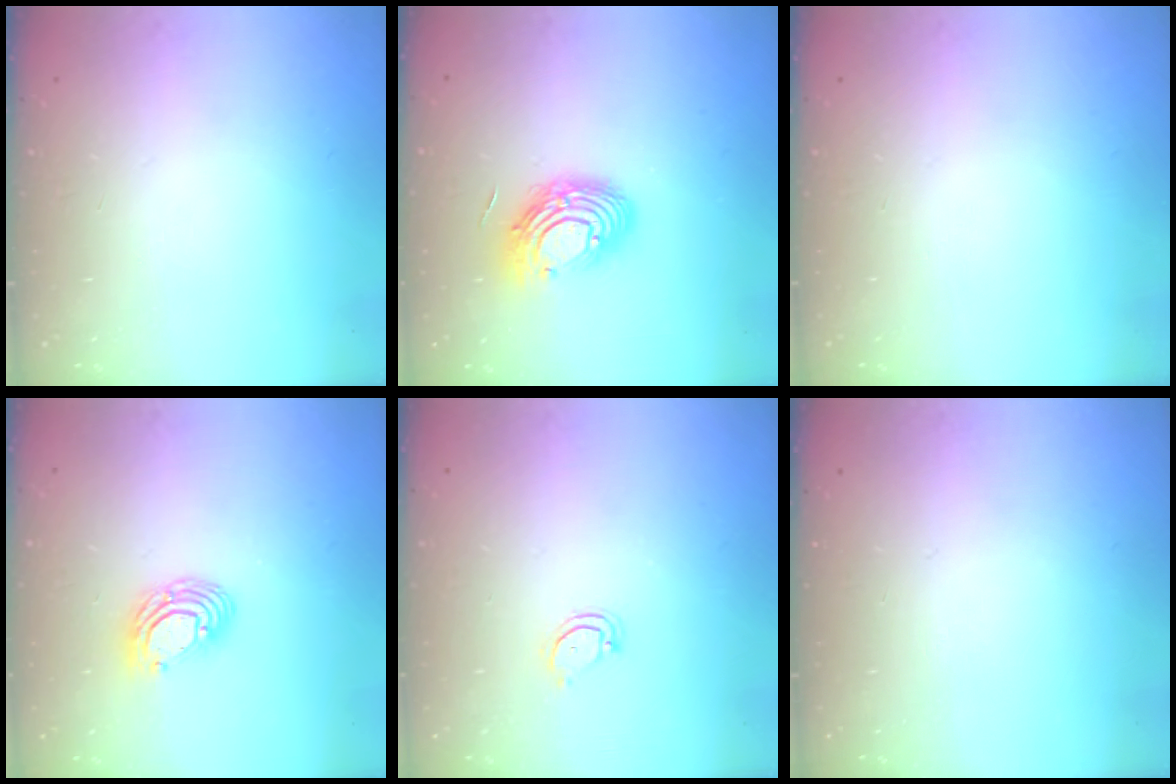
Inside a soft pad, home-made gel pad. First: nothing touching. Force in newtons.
{"total": 12.0, "press": 12.0, "slide": 1.1}
{"total": 0.0}
{"total": 9.5, "press": 9.4, "slide": 1.6}
{"total": 2.5, "press": 2.5, "slide": 0.1}
{"total": 0.0}